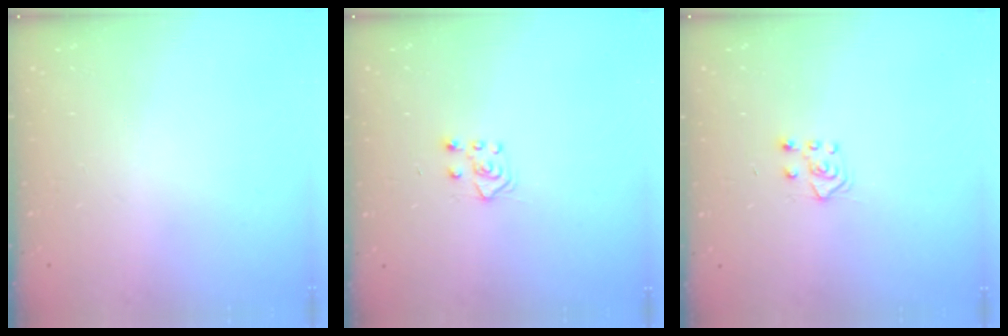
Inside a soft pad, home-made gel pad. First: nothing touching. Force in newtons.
{"total": 4.8, "press": 4.7, "slide": 0.7}
{"total": 4.8, "press": 4.7, "slide": 0.7}